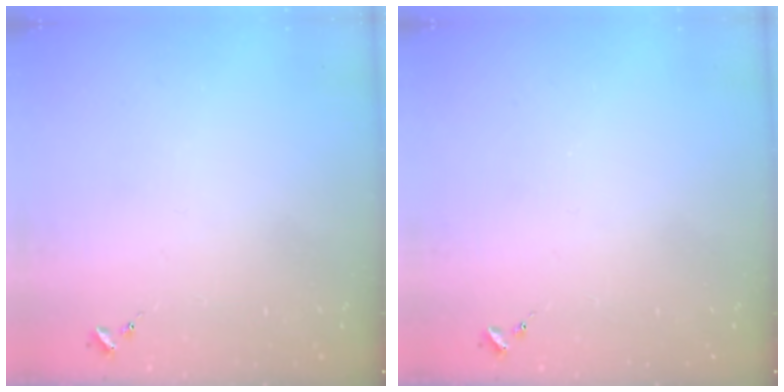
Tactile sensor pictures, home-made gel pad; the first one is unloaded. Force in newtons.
{"total": 0.0}